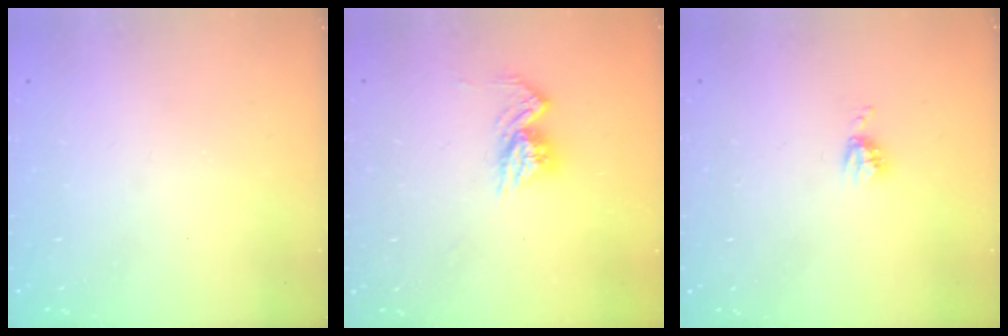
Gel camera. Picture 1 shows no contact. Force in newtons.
{"total": 9.6, "press": 9.6, "slide": 0.8}
{"total": 3.8, "press": 3.8, "slide": 0.6}